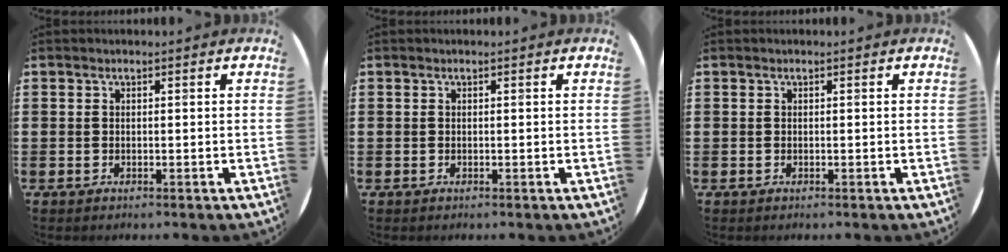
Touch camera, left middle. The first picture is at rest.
{"total": 0.0}
{"total": 0.0}